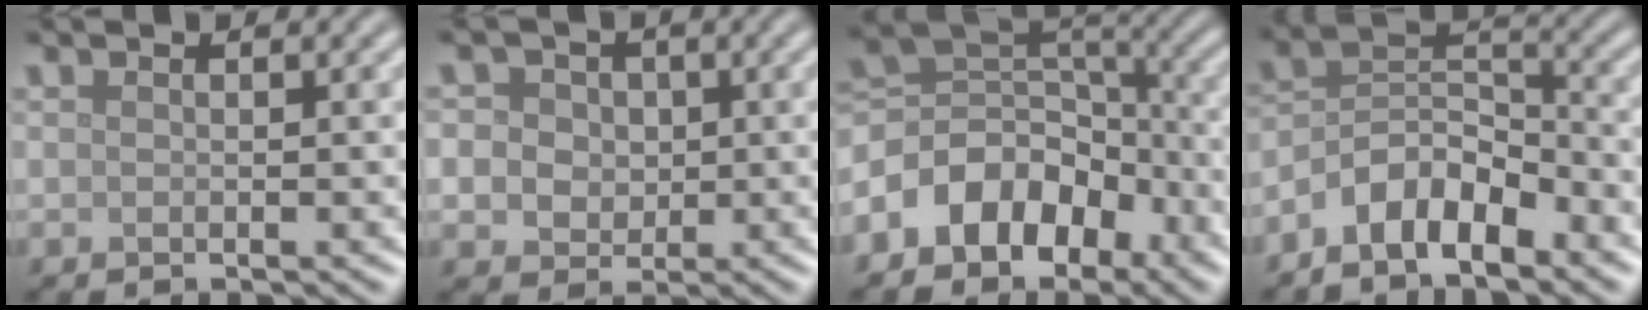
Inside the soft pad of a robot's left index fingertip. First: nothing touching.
{"total": 7.6, "force": [2.1, 6.5, 3.3], "torque": [-0.052, 0.034, 0.007]}
{"total": 7.5, "force": [-4.0, 5.1, 3.8], "torque": [-0.046, 0.012, -0.087]}
{"total": 6.2, "force": [-4.3, 2.7, 3.6], "torque": [-0.055, 0.013, -0.086]}